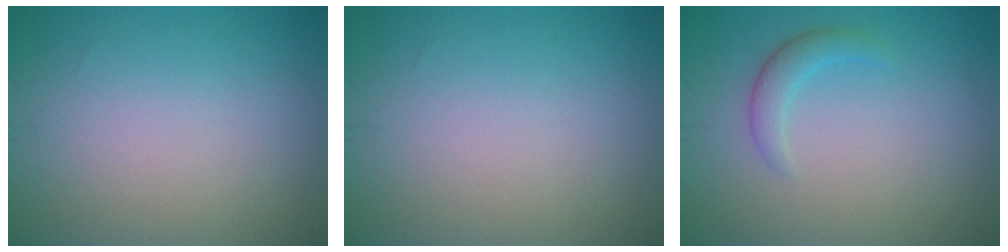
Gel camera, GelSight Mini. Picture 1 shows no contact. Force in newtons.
{"total": 0.0}
{"total": 1.8, "press": 1.8, "slide": 0.0}